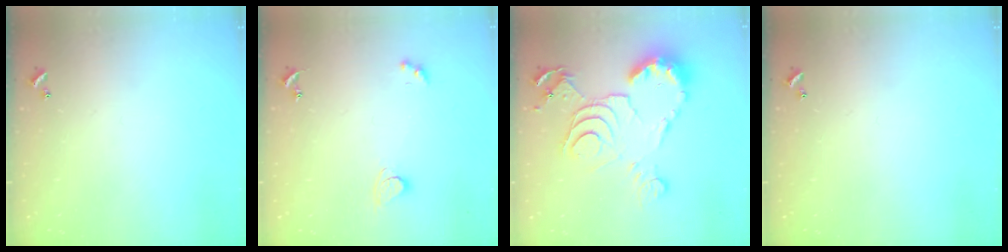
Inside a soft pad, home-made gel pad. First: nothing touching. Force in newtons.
{"total": 2.4, "press": 2.3, "slide": 0.6}
{"total": 15.2, "press": 15.1, "slide": 1.6}
{"total": 0.0}